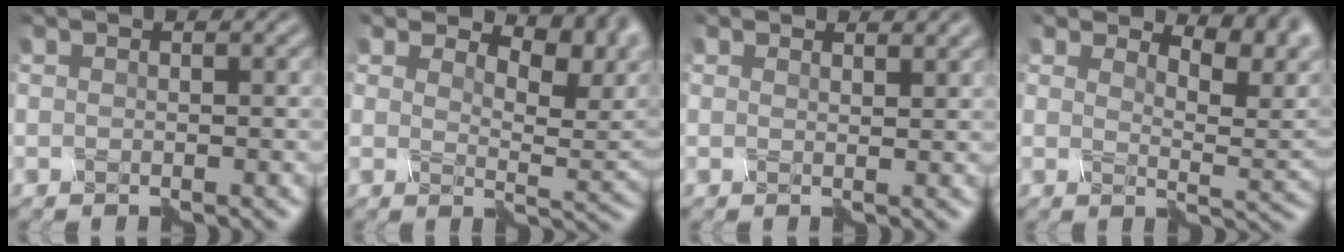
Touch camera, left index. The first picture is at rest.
{"total": 9.1, "force": [5.6, 3.8, 6.0], "torque": [-0.084, 0.009, 0.085]}
{"total": 1.6, "force": [1.5, 0.5, 0.4], "torque": [-0.013, -0.001, 0.025]}
{"total": 6.1, "force": [4.4, 2.2, 3.6], "torque": [-0.053, 0.004, 0.067]}